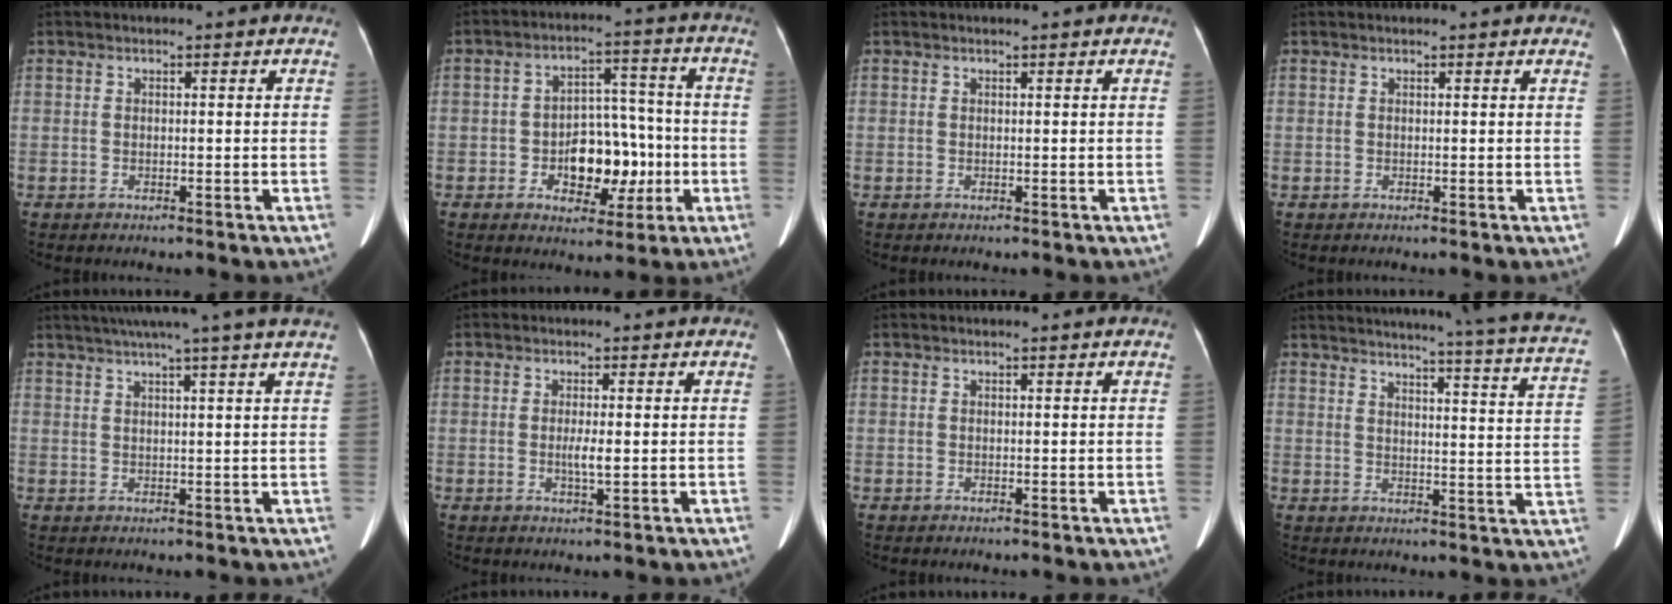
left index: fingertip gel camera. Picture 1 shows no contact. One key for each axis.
{"total": 9.7, "fx": -2.4, "fy": 5.7, "fz": 7.4, "tx": -0.110, "ty": 0.028, "tz": -0.030}
{"total": 0.9, "fx": 0.9, "fy": -0.1, "fz": 0.4, "tx": -0.006, "ty": 0.011, "tz": 0.013}
{"total": 4.5, "fx": 4.1, "fy": 0.9, "fz": 1.6, "tx": -0.014, "ty": 0.023, "tz": 0.034}
{"total": 12.7, "fx": 10.3, "fy": -1.9, "fz": 7.2, "tx": -0.117, "ty": 0.007, "tz": 0.125}
{"total": 2.0, "fx": 0.0, "fy": 0.1, "fz": 2.0, "tx": -0.039, "ty": -0.003, "tz": -0.002}
{"total": 1.0, "fx": 1.0, "fy": 0.0, "fz": 0.3, "tx": -0.007, "ty": 0.014, "tz": 0.013}
{"total": 24.3, "fx": 20.8, "fy": 0.4, "fz": 12.6, "tx": -0.175, "ty": -0.046, "tz": 0.237}